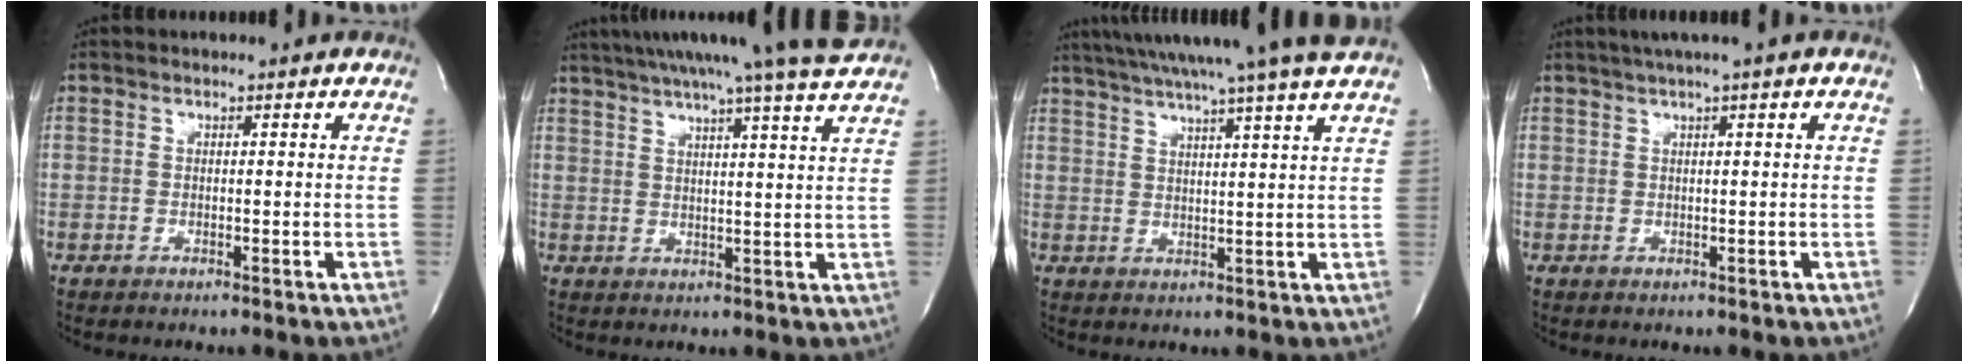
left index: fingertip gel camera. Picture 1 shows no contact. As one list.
[{"total": 18.2, "force": [15.9, -2.0, 8.7], "torque": [-0.152, -0.013, 0.209]}, {"total": 17.7, "force": [15.1, -2.1, 9.0], "torque": [-0.156, -0.009, 0.208]}, {"total": 3.8, "force": [2.4, -0.8, 2.8], "torque": [-0.050, 0.018, 0.044]}]